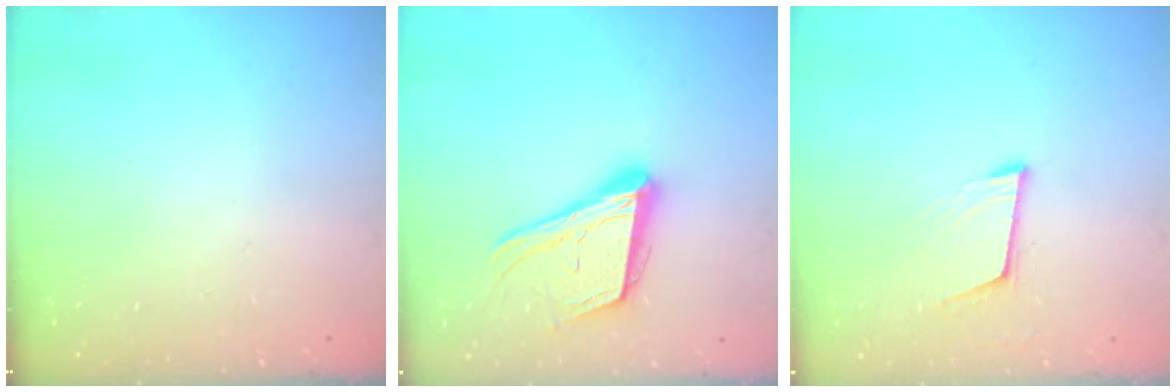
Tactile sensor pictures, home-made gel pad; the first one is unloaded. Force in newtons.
{"total": 17.9, "press": 17.3, "slide": 4.5}
{"total": 6.7, "press": 6.4, "slide": 2.0}